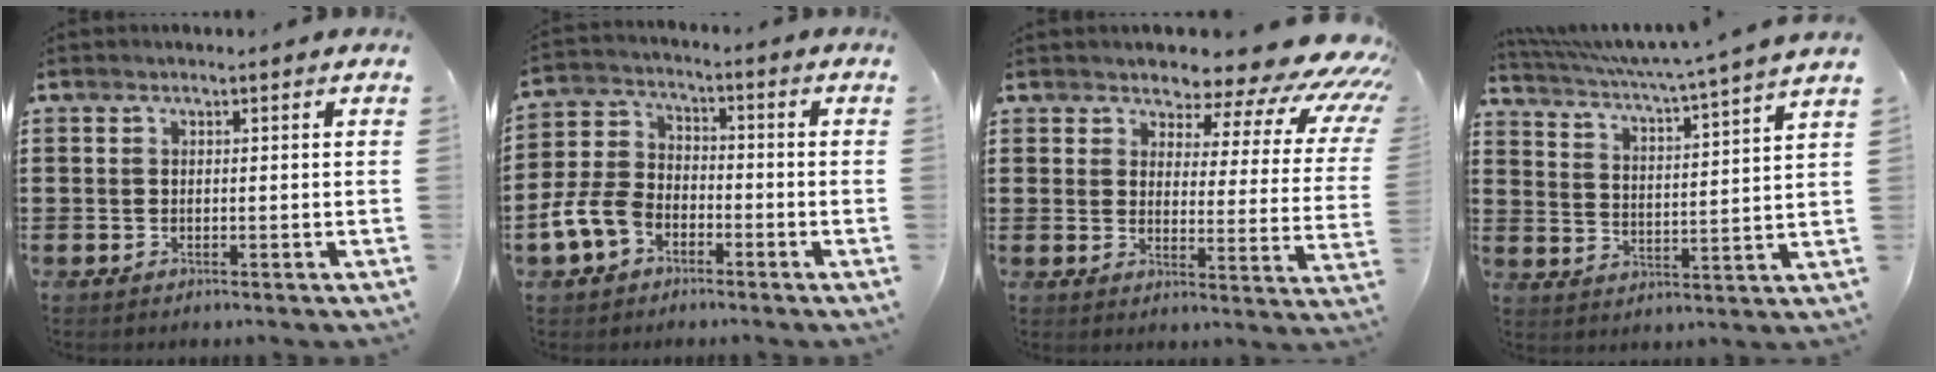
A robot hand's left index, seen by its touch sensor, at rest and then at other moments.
{"total": 7.4, "force": [-4.2, 4.6, 4.0], "torque": [-0.119, 0.002, -0.092]}
{"total": 7.1, "force": [5.8, 2.5, 3.1], "torque": [-0.057, -0.049, 0.097]}
{"total": 4.2, "force": [3.6, -1.1, 2.0], "torque": [-0.058, -0.039, 0.051]}